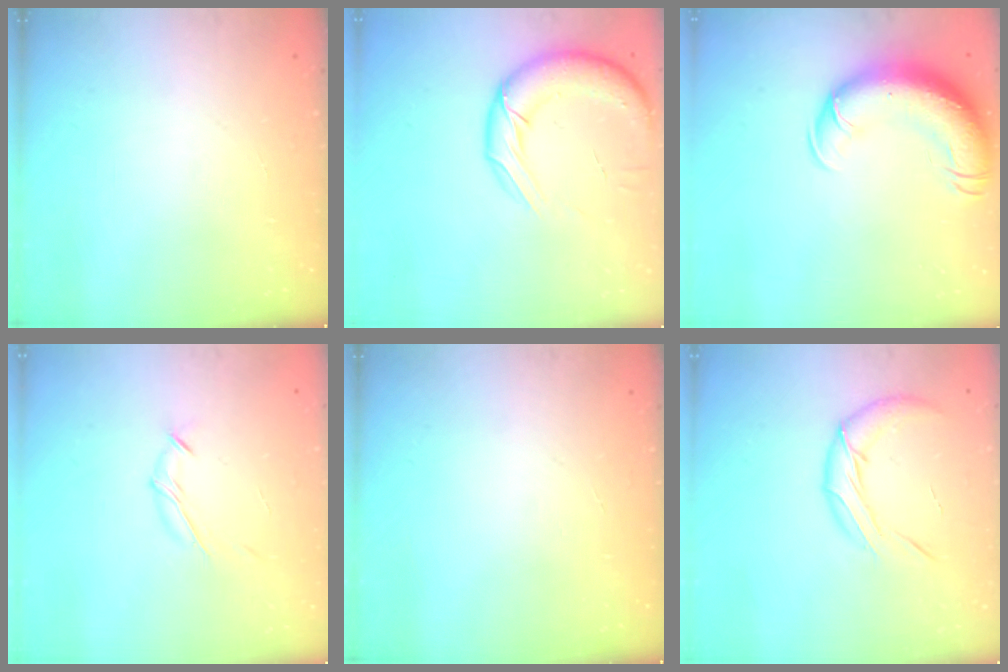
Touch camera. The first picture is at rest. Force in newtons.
{"total": 15.3, "press": 14.8, "slide": 3.8}
{"total": 15.1, "press": 14.7, "slide": 3.6}
{"total": 7.1, "press": 7.0, "slide": 1.5}
{"total": 0.0}
{"total": 11.2, "press": 10.9, "slide": 2.4}